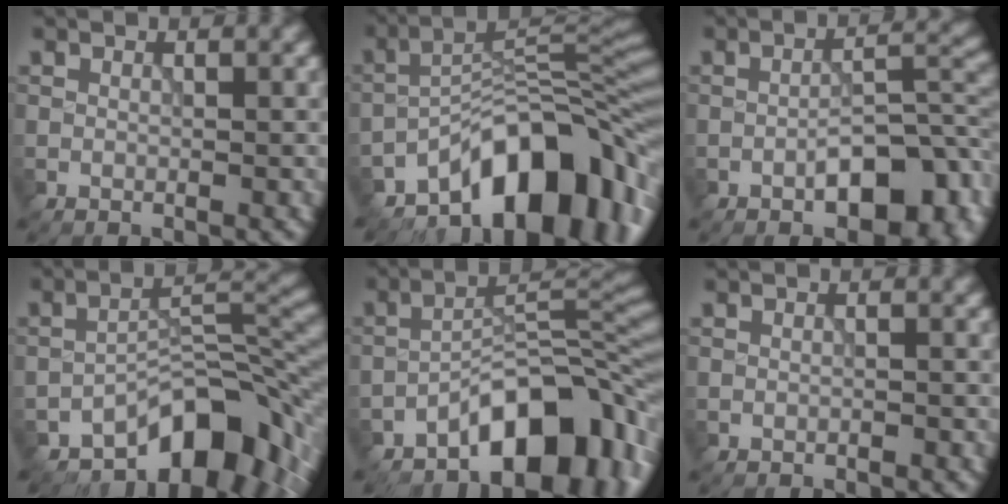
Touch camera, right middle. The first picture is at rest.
{"total": 13.6, "force": [-8.1, 5.5, 9.4], "torque": [-0.127, 0.013, -0.140]}
{"total": 7.6, "force": [-3.1, 3.0, 6.3], "torque": [-0.083, 0.014, -0.050]}
{"total": 10.2, "force": [-6.5, 4.2, 6.6], "torque": [-0.077, 0.010, -0.120]}
{"total": 9.8, "force": [-5.8, 4.2, 6.7], "torque": [-0.074, 0.012, -0.106]}
{"total": 0.5, "force": [-0.5, 0.1, 0.2], "torque": [-0.002, 0.002, -0.010]}